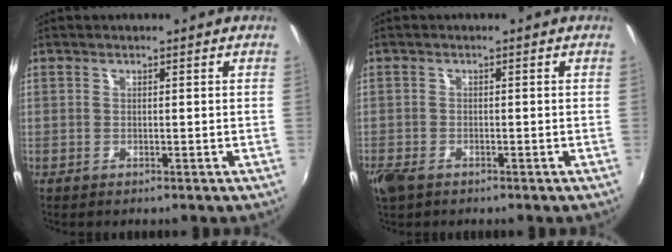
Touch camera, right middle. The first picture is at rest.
{"total": 3.9, "force": [-2.7, 1.8, 2.2], "torque": [-0.057, -0.013, -0.052]}